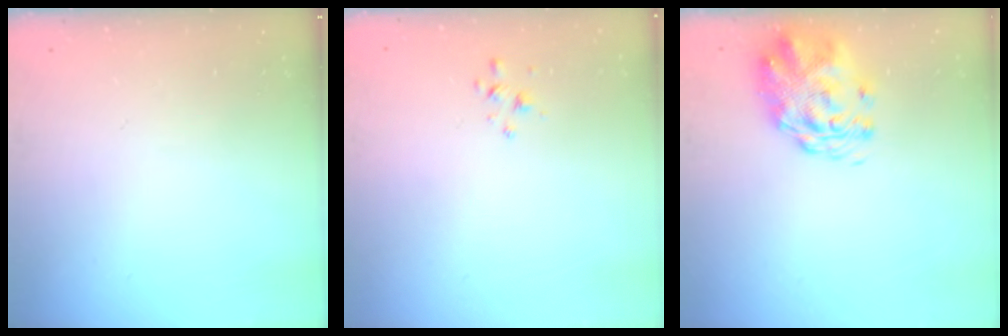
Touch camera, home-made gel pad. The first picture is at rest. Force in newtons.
{"total": 1.7, "press": 1.7, "slide": 0.3}
{"total": 3.2, "press": 3.1, "slide": 0.9}